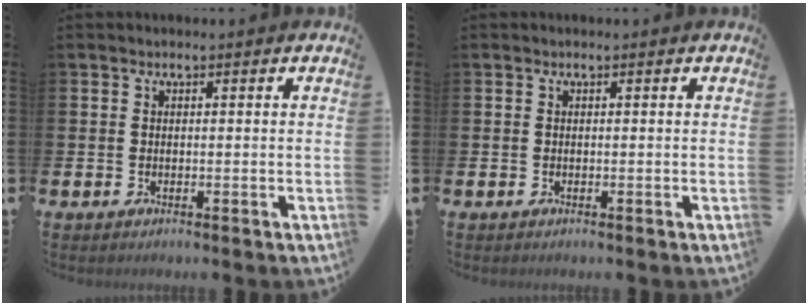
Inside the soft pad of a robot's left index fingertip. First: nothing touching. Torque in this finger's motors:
{"motor_torque": [0.00, 0.00, 0.00, 0.00]}